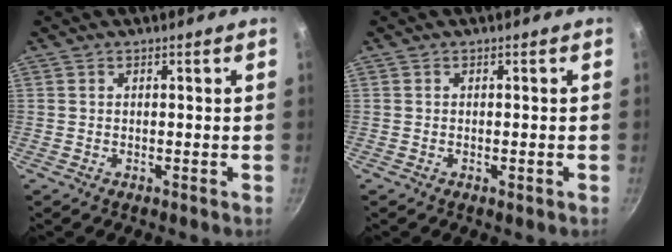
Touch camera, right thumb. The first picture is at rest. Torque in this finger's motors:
{"motor_torque": [-0.48, -0.12, 0.07, 0.33, 0.01]}